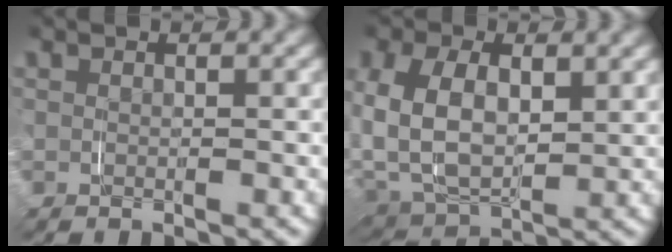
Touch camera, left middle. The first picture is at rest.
{"total": 4.5, "force": [0.9, 3.8, 2.3], "torque": [-0.062, -0.015, 0.011]}